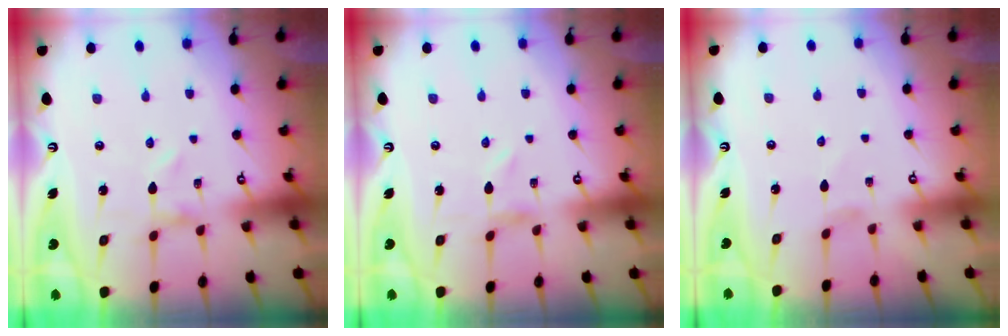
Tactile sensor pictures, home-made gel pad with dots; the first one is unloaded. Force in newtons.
{"total": 0.0}
{"total": 0.0}